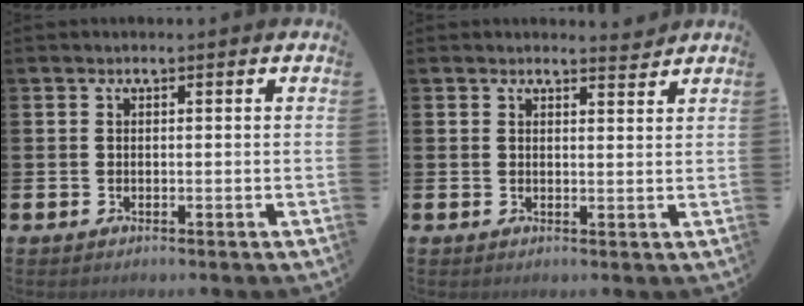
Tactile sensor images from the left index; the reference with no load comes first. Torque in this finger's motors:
{"motor_torque": [-0.09, -0.35, 0.05, 0.01]}